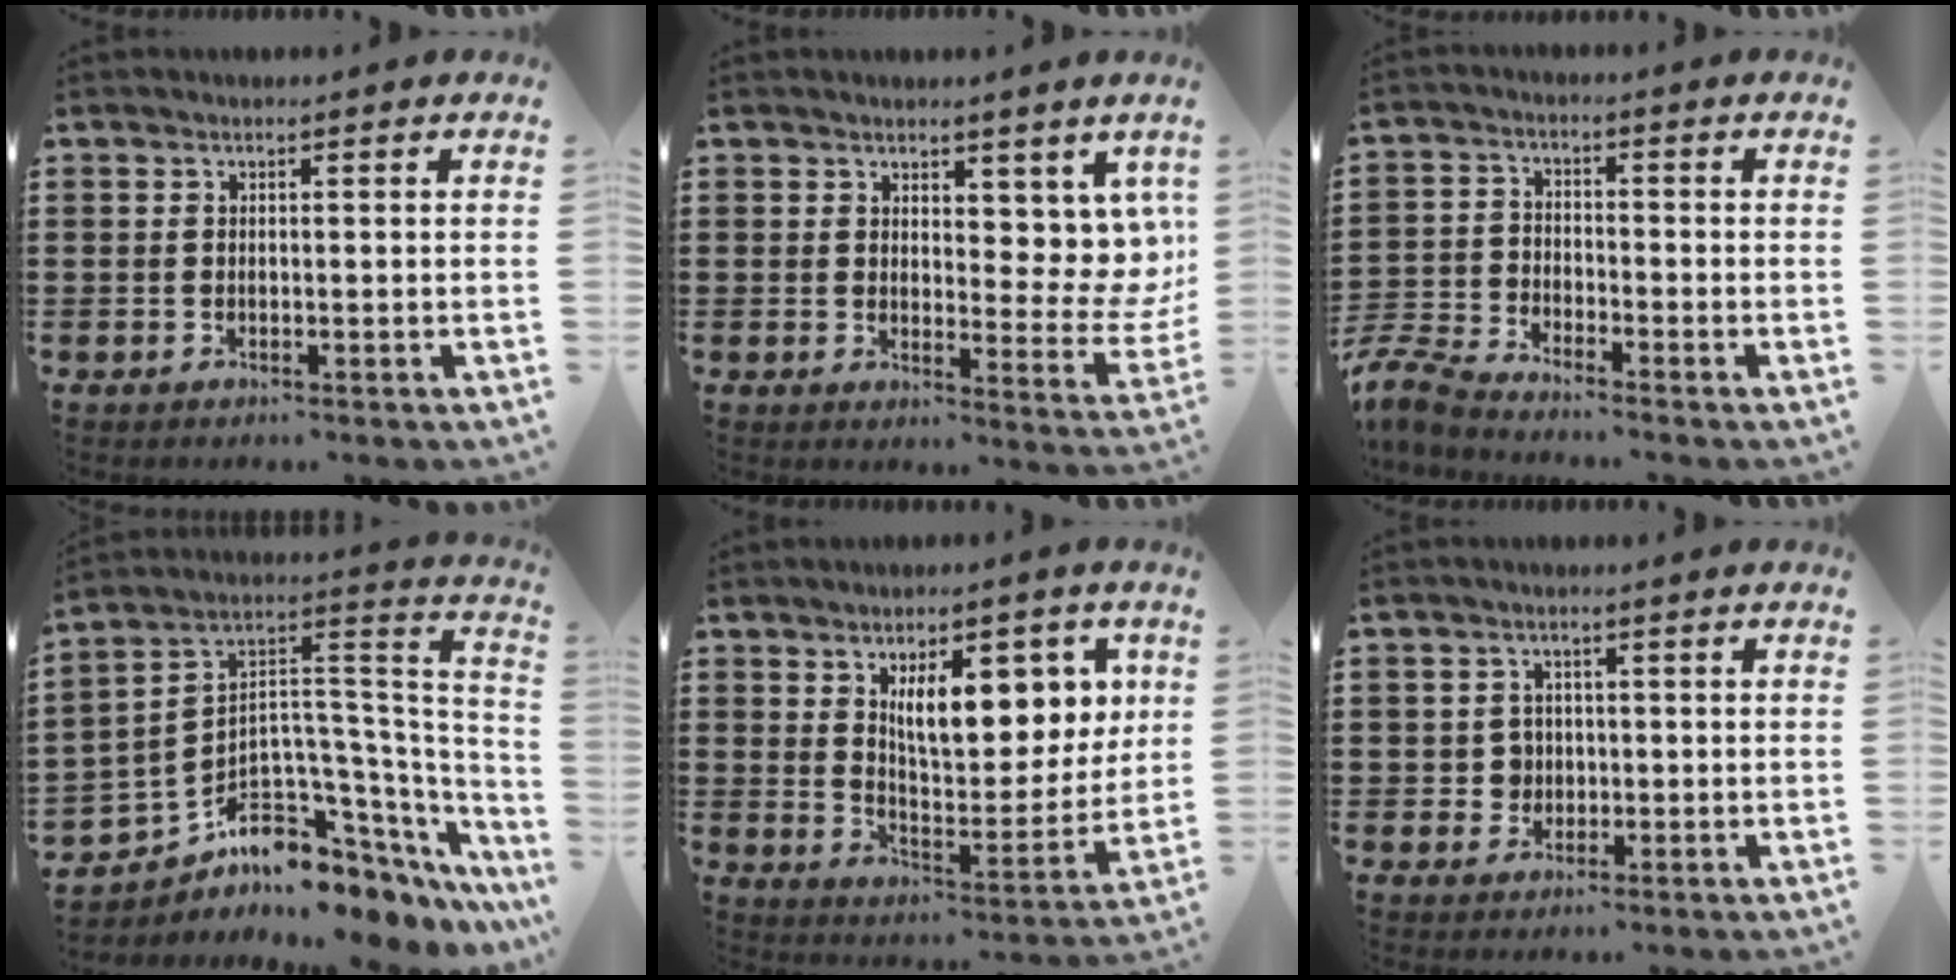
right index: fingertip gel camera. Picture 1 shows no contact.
{"total": 5.9, "force": [4.1, 3.6, 2.4], "torque": [-0.028, -0.031, 0.072]}
{"total": 5.2, "force": [-5.1, 0.3, 1.1], "torque": [-0.055, -0.010, -0.110]}
{"total": 6.5, "force": [-4.3, 3.8, 3.1], "torque": [-0.082, -0.027, -0.082]}
{"total": 10.8, "force": [5.0, 5.0, 8.2], "torque": [-0.128, -0.013, 0.081]}
{"total": 2.7, "force": [-0.2, 2.5, 0.9], "torque": [-0.027, 0.007, -0.007]}